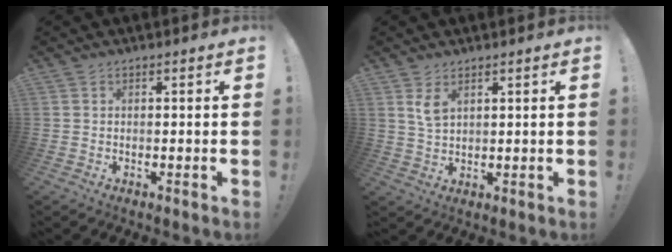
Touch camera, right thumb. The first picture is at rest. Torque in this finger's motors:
{"motor_torque": [0.71, 0.63, 0.42, 0.14, -0.03]}